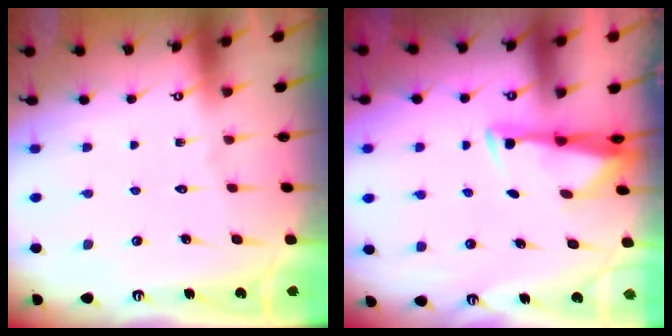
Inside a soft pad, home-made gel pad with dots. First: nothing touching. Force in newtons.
{"total": 3.2, "press": 3.1, "slide": 0.9}